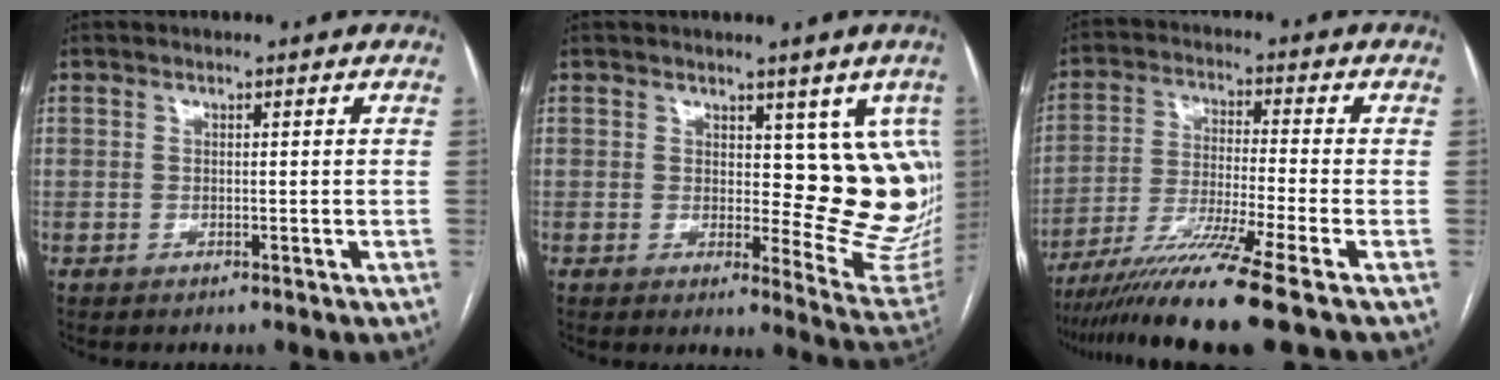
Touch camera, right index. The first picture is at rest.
{"total": 11.4, "force": [3.5, 5.4, 9.4], "torque": [-0.077, -0.010, 0.047]}
{"total": 12.4, "force": [-9.3, -2.6, 7.8], "torque": [-0.139, -0.034, -0.162]}